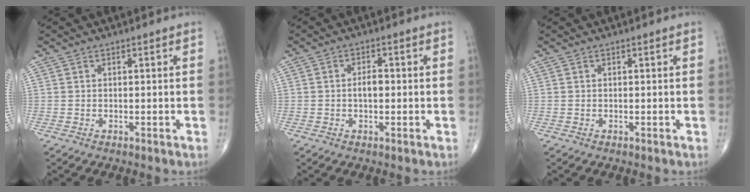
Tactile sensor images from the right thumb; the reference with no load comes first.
{"total": 2.6, "force": [-0.3, 1.4, 2.2], "torque": [-0.035, 0.005, -0.007]}
{"total": 0.0}